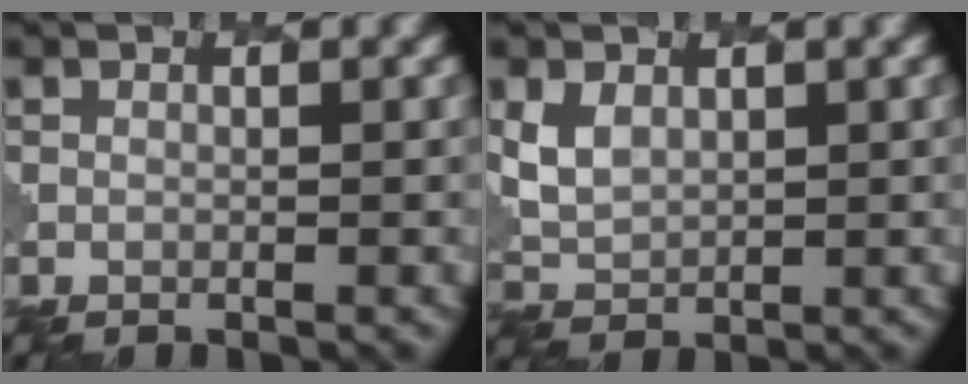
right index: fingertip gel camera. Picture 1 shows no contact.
{"total": 2.9, "force": [1.3, 2.1, 1.4], "torque": [-0.040, -0.001, 0.028]}